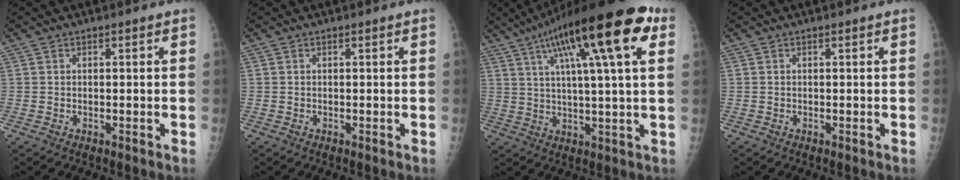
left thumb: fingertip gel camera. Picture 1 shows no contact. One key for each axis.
{"total": 0.0}
{"total": 22.0, "fx": 9.9, "fy": 4.5, "fz": 19.2, "tx": -0.299, "ty": 0.010, "tz": 0.149}
{"total": 0.0}